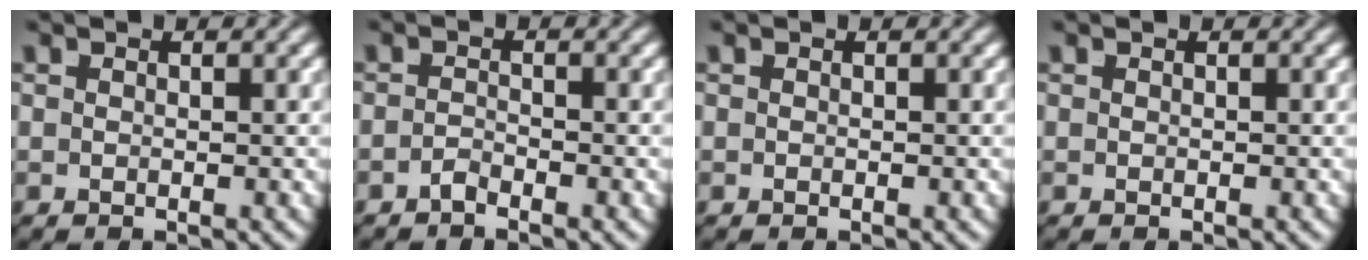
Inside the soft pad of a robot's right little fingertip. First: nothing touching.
{"total": 1.6, "force": [-1.5, -0.4, 0.1], "torque": [0.004, -0.007, -0.026]}
{"total": 0.0}
{"total": 0.0}